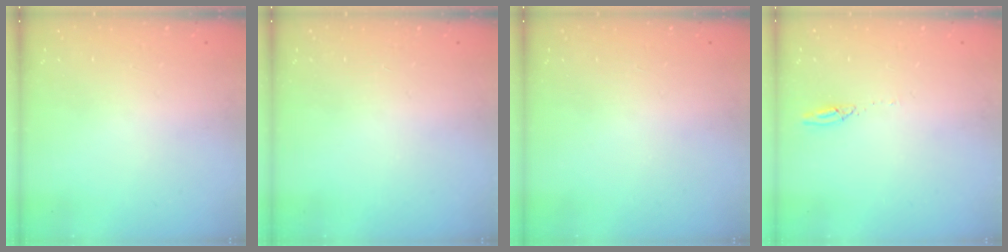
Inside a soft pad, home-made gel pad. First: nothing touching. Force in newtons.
{"total": 0.0}
{"total": 0.0}
{"total": 2.7, "press": 2.7, "slide": 0.2}